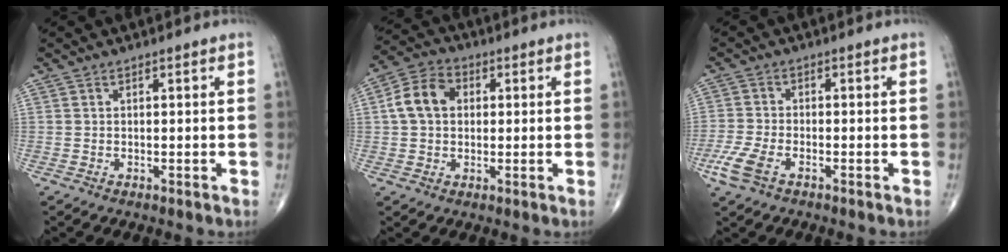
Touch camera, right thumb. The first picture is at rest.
{"total": 8.3, "force": [1.2, 6.2, 5.4], "torque": [-0.092, 0.020, 0.013]}
{"total": 5.6, "force": [-2.9, 2.6, 4.0], "torque": [-0.103, 0.005, -0.060]}